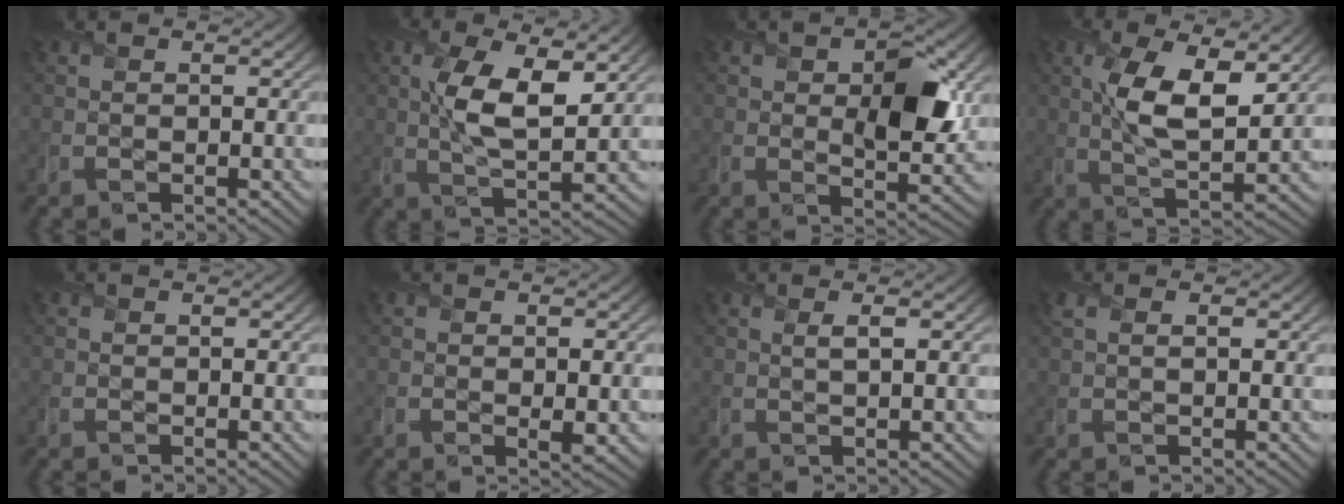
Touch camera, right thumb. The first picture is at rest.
{"total": 8.7, "force": [2.2, 3.3, 7.7], "torque": [-0.156, 0.002, 0.038]}
{"total": 7.6, "force": [1.3, 3.9, 6.4], "torque": [-0.093, -0.003, 0.023]}
{"total": 9.7, "force": [2.7, 3.9, 8.5], "torque": [-0.170, 0.001, 0.048]}
{"total": 0.0}
{"total": 2.1, "force": [-0.4, 1.0, 1.8], "torque": [-0.026, -0.010, 0.000]}
{"total": 1.3, "force": [0.6, 0.1, 1.1], "torque": [-0.021, 0.004, 0.008]}
{"total": 1.2, "force": [0.5, 0.2, 1.1], "torque": [-0.022, 0.005, 0.009]}